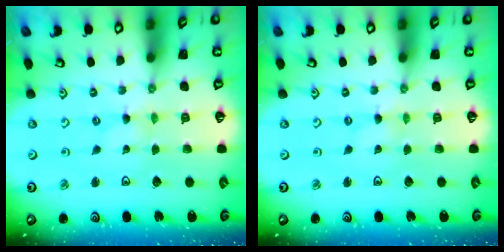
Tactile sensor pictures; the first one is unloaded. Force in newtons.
{"total": 0.0}